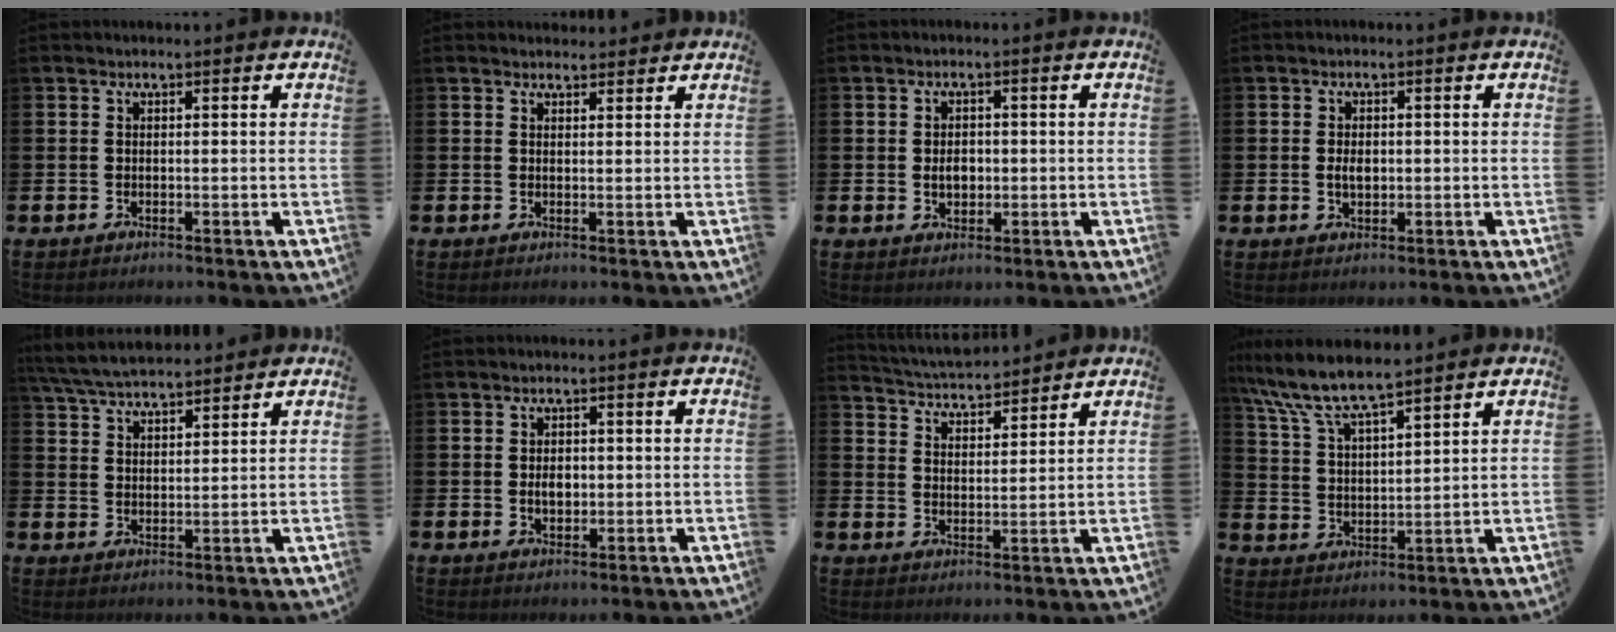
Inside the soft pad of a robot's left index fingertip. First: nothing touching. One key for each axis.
{"total": 1.7, "fx": 1.6, "fy": 0.5, "fz": 0.0, "tx": 0.012, "ty": -0.007, "tz": 0.028}
{"total": 2.6, "fx": -0.1, "fy": 1.9, "fz": 1.7, "tx": -0.013, "ty": -0.003, "tz": -0.009}
{"total": 2.3, "fx": 0.0, "fy": 1.5, "fz": 1.8, "tx": -0.013, "ty": -0.003, "tz": -0.006}
{"total": 5.8, "fx": 5.6, "fy": 0.9, "fz": 1.4, "tx": -0.045, "ty": -0.023, "tz": 0.101}
{"total": 2.4, "fx": -0.1, "fy": 1.7, "fz": 1.7, "tx": -0.012, "ty": -0.001, "tz": -0.008}
{"total": 4.8, "fx": 4.8, "fy": 0.5, "fz": 0.2, "tx": -0.021, "ty": -0.031, "tz": 0.085}
{"total": 7.9, "fx": 7.2, "fy": 1.0, "fz": 2.9, "tx": -0.085, "ty": -0.034, "tz": 0.127}